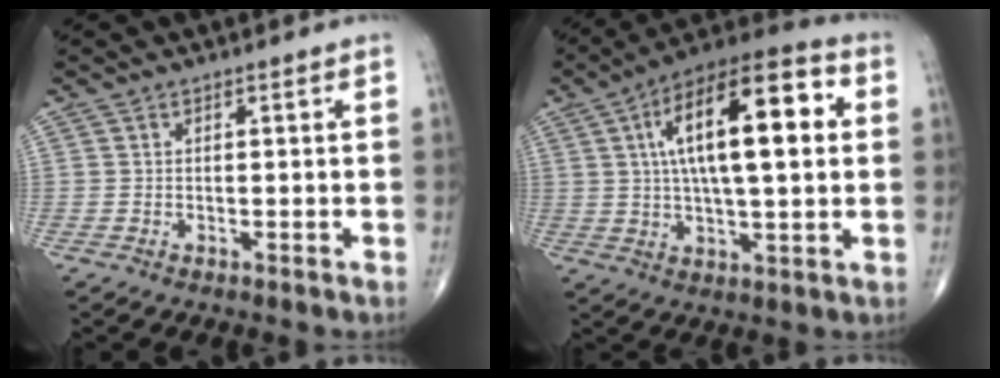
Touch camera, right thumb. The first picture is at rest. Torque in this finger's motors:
{"motor_torque": [0.55, 4.45, 1.85, 0.49, 0.55]}